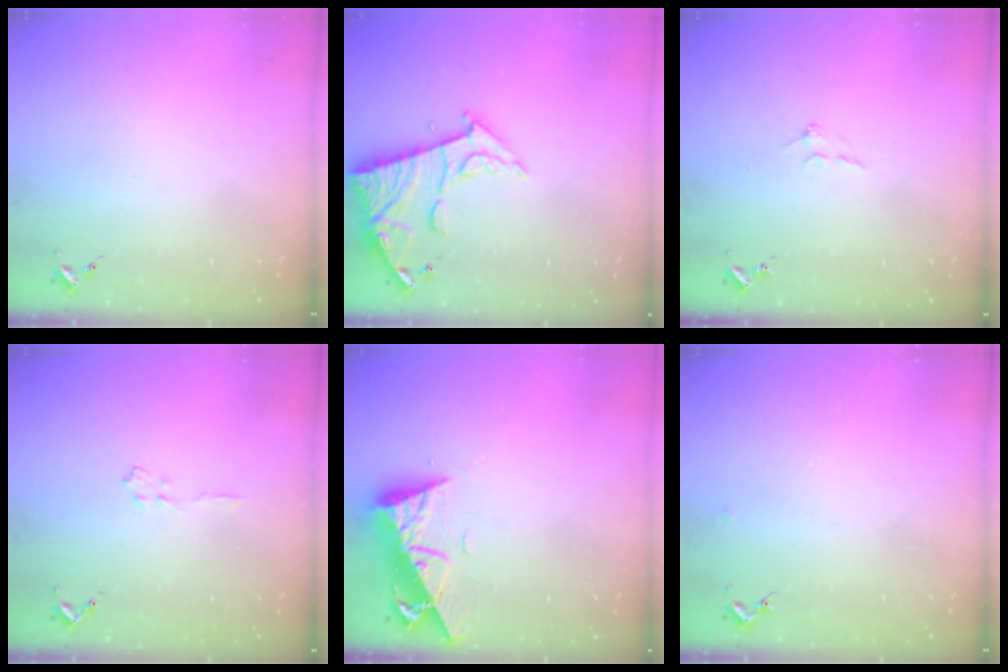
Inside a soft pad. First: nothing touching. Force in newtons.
{"total": 13.0, "press": 12.9, "slide": 1.4}
{"total": 5.0, "press": 5.0, "slide": 0.9}
{"total": 3.2, "press": 3.1, "slide": 0.4}
{"total": 9.3, "press": 9.2, "slide": 1.1}
{"total": 1.4, "press": 1.4, "slide": 0.1}